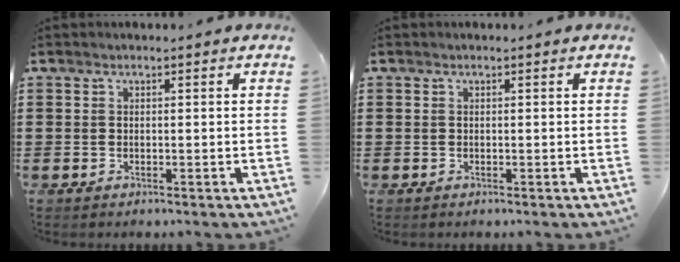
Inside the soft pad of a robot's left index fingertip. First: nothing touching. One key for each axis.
{"total": 0.0}